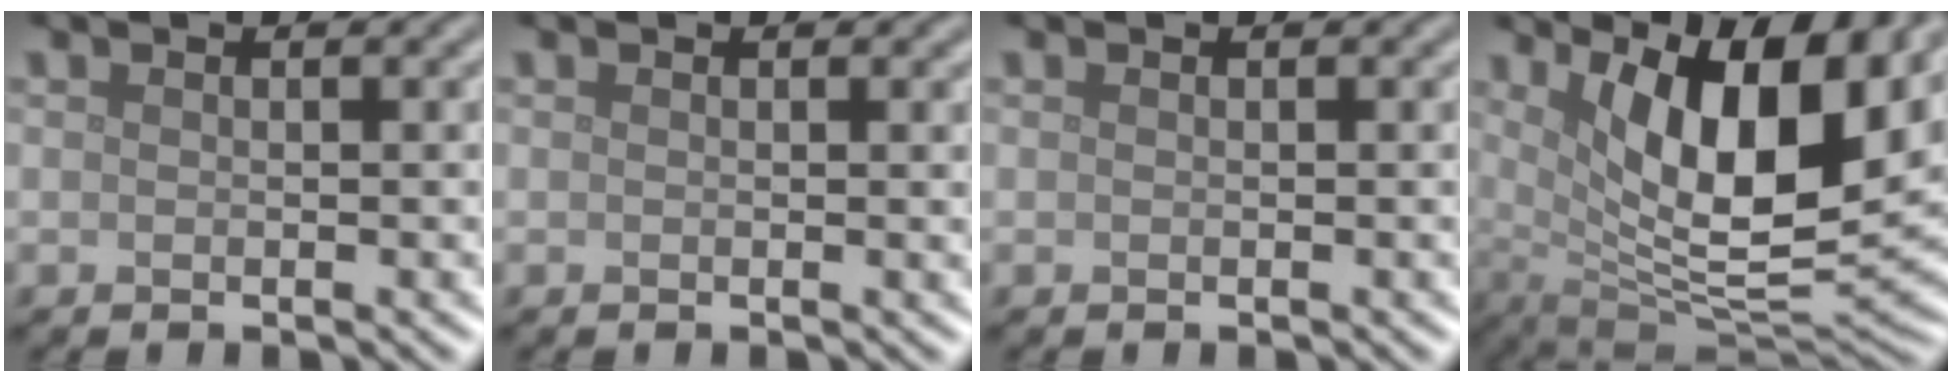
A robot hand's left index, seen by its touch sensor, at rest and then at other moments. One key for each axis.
{"total": 0.7, "fx": 0.3, "fy": 0.2, "fz": 0.6, "tx": -0.003, "ty": 0.002, "tz": 0.002}
{"total": 0.0}
{"total": 12.7, "fx": 4.9, "fy": 4.2, "fz": 11.0, "tx": -0.162, "ty": -0.008, "tz": 0.084}